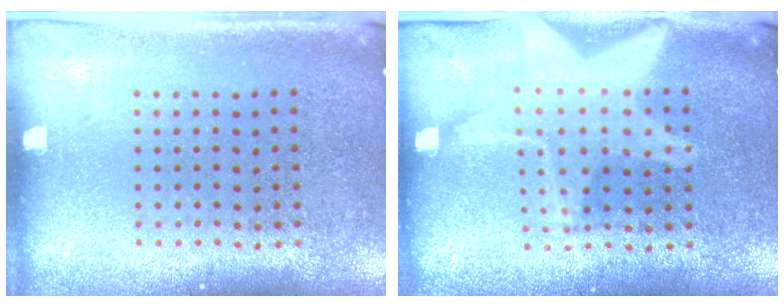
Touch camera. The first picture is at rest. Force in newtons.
{"total": 3.0, "press": 3.0, "slide": 0.3}